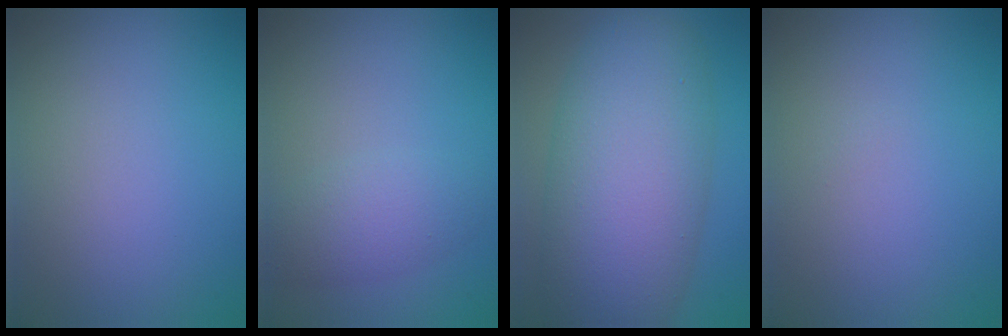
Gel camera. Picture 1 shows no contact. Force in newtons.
{"total": 2.7, "press": 2.7, "slide": 0.1}
{"total": 11.4, "press": 11.4, "slide": 0.3}
{"total": 0.0}